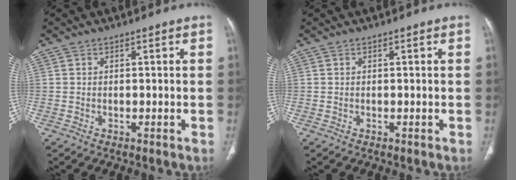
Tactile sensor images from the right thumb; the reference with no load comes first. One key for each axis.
{"total": 0.0}